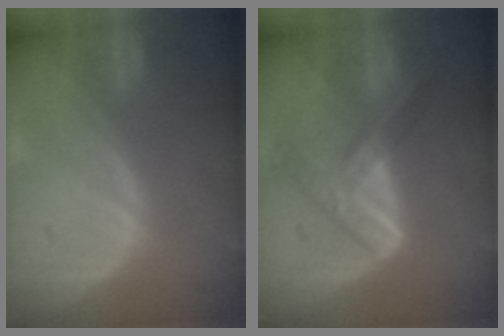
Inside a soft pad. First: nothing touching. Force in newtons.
{"total": 7.2, "press": 6.0, "slide": 3.8}